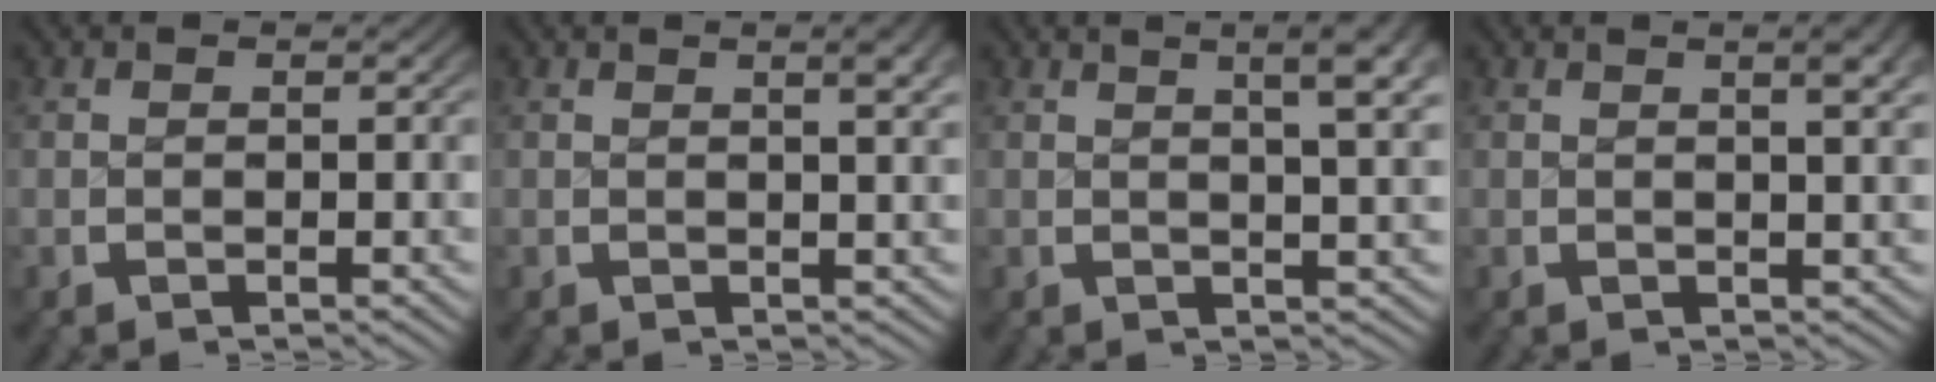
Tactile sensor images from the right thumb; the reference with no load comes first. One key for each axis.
{"total": 2.7, "fx": 1.2, "fy": 0.7, "fz": 2.4, "tx": -0.023, "ty": 0.007, "tz": 0.016}
{"total": 6.2, "fx": 2.8, "fy": 2.2, "fz": 5.1, "tx": -0.047, "ty": 0.013, "tz": 0.035}
{"total": 3.2, "fx": 1.4, "fy": 0.9, "fz": 2.8, "tx": -0.026, "ty": 0.008, "tz": 0.018}